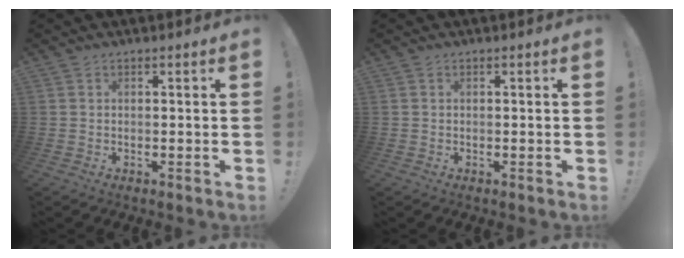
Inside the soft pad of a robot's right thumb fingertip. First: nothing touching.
{"total": 0.0}